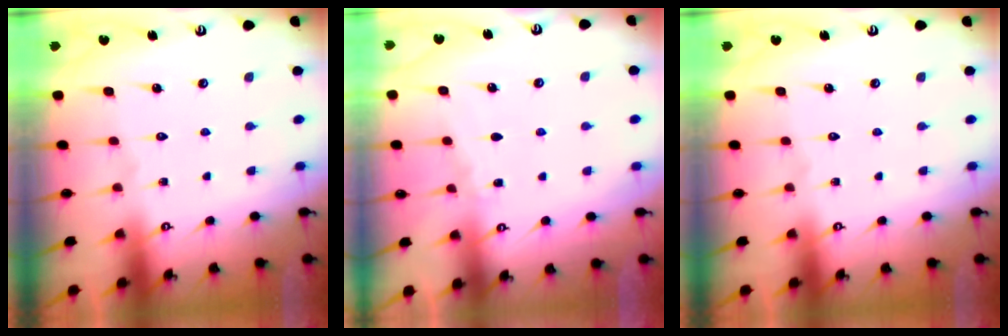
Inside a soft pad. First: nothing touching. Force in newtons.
{"total": 2.8, "press": 2.8, "slide": 0.4}
{"total": 0.0}